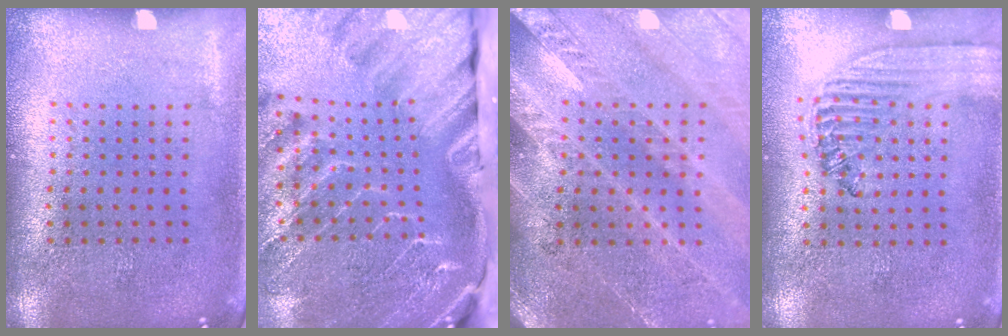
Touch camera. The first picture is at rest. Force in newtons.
{"total": 4.3, "press": 3.3, "slide": 2.8}
{"total": 2.9, "press": 2.7, "slide": 1.2}
{"total": 1.5, "press": 1.4, "slide": 0.5}